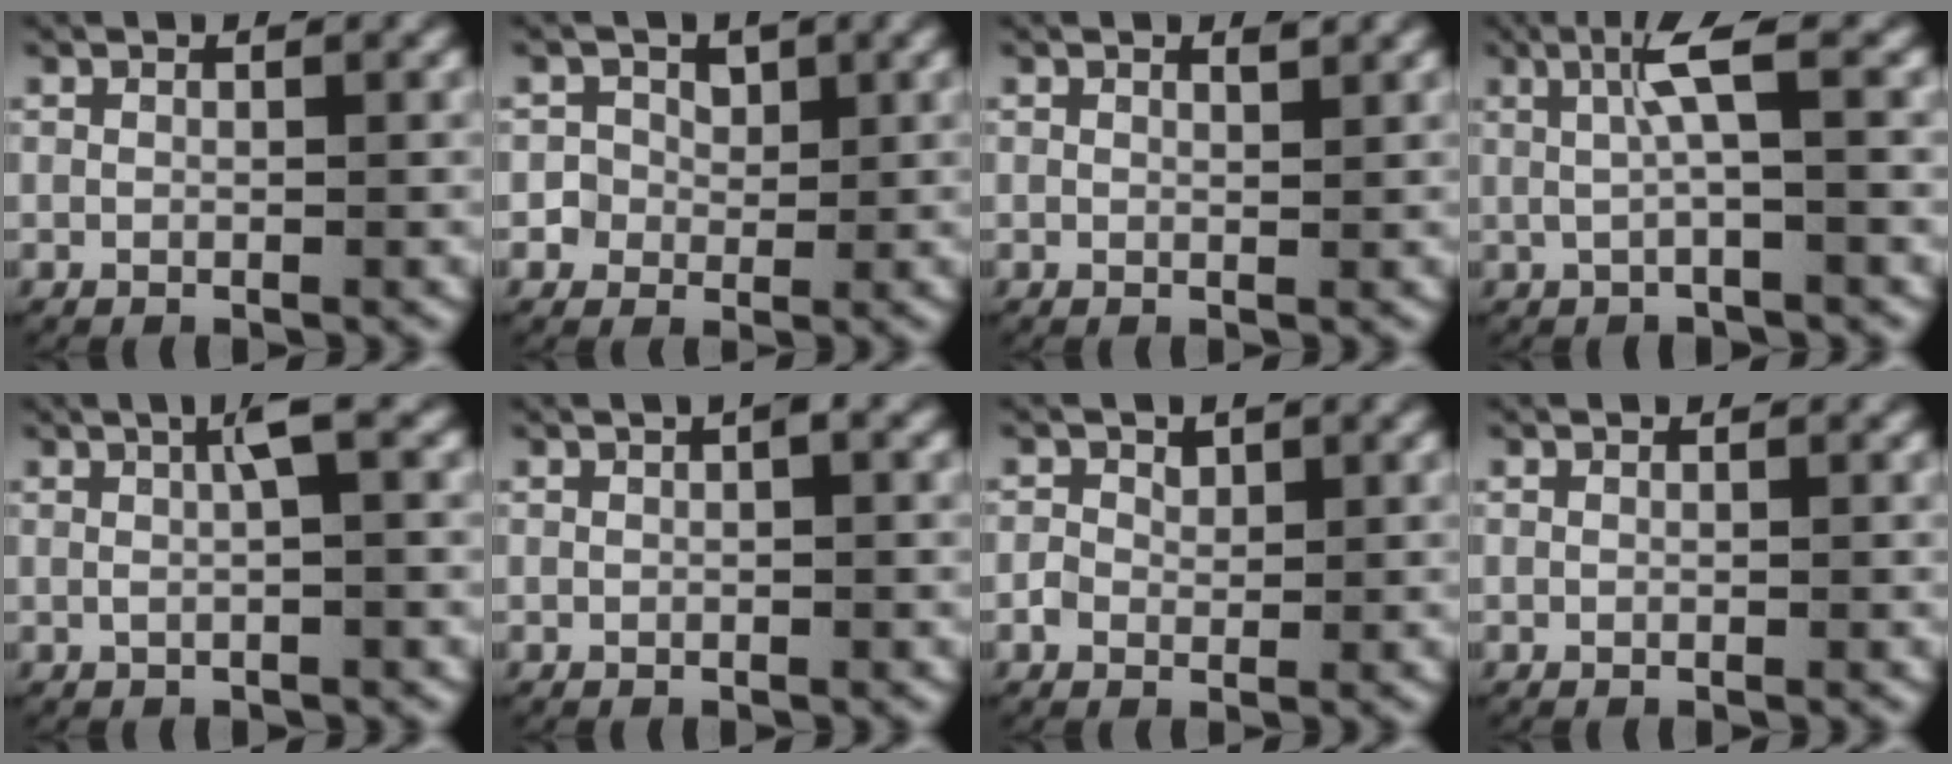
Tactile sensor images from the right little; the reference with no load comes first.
{"total": 4.7, "force": [-0.1, 4.4, 1.6], "torque": [-0.038, -0.008, -0.010]}
{"total": 0.6, "force": [0.5, 0.0, 0.4], "torque": [-0.003, -0.005, 0.010]}
{"total": 2.8, "force": [0.7, -0.5, 2.7], "torque": [-0.053, 0.006, 0.010]}
{"total": 1.7, "force": [0.3, -0.5, 1.6], "torque": [-0.024, 0.008, 0.002]}
{"total": 0.6, "force": [0.3, 0.0, 0.5], "torque": [-0.008, 0.004, 0.003]}
{"total": 1.2, "force": [0.4, 0.9, 0.7], "torque": [-0.019, -0.002, 0.008]}
{"total": 0.0}